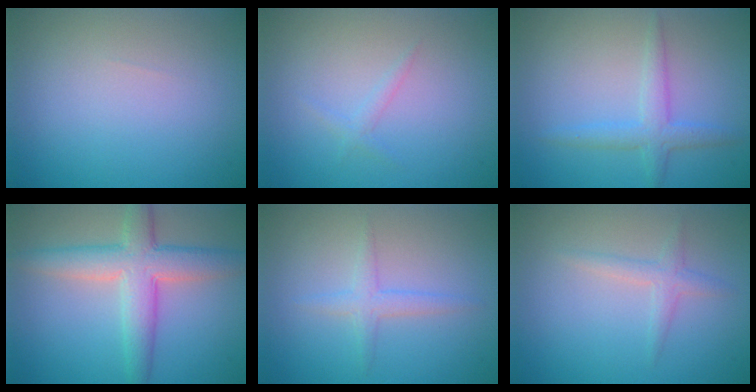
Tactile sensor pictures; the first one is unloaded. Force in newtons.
{"total": 0.8, "press": 0.8, "slide": 0.0}
{"total": 2.5, "press": 2.5, "slide": 0.1}
{"total": 5.7, "press": 5.7, "slide": 0.2}
{"total": 1.6, "press": 1.6, "slide": 0.1}
{"total": 1.5, "press": 1.5, "slide": 0.0}